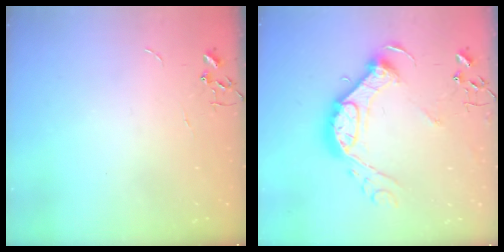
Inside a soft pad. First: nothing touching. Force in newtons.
{"total": 16.5, "press": 16.5, "slide": 1.5}